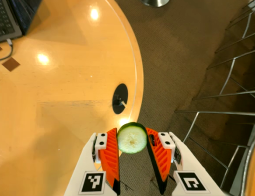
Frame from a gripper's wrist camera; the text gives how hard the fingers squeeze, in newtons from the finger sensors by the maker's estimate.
{"total": 9.0, "left": 9.0, "right": 9.1}